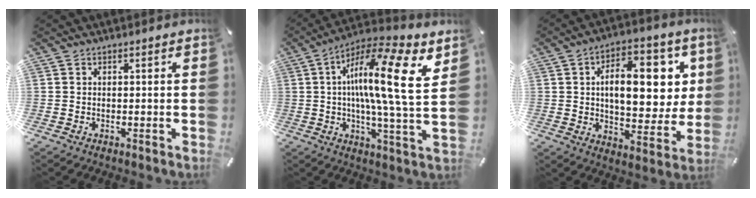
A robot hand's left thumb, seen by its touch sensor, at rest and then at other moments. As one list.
[{"total": 18.8, "force": [4.9, 3.4, 17.9], "torque": [-0.305, -0.025, 0.061]}, {"total": 17.3, "force": [4.2, 9.4, 13.8], "torque": [-0.184, -0.007, 0.068]}]